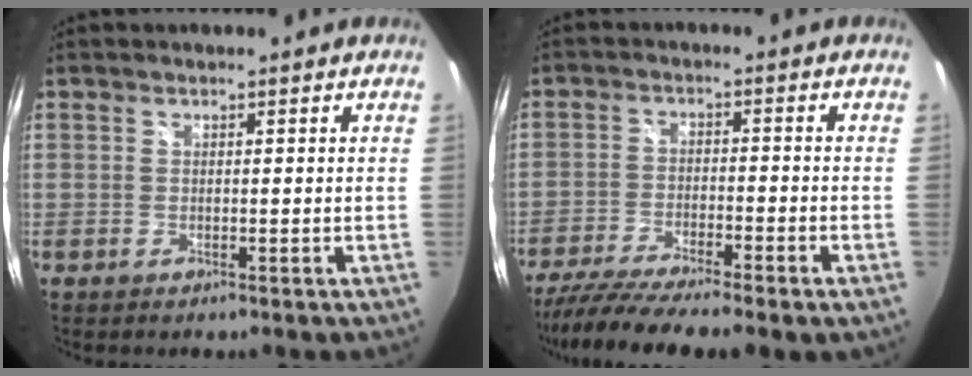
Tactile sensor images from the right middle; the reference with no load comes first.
{"total": 12.7, "force": [-10.6, 0.4, 6.9], "torque": [-0.142, -0.037, -0.177]}